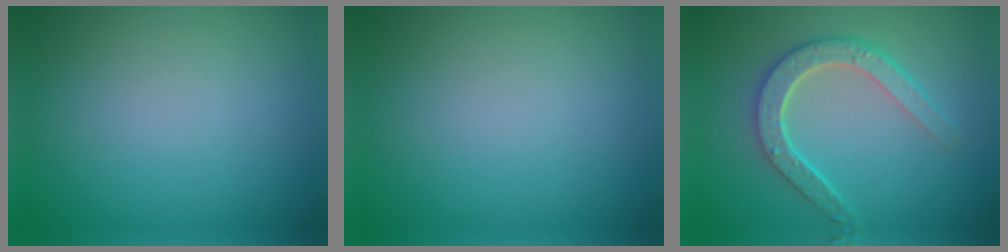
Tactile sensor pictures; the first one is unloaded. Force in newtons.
{"total": 0.0}
{"total": 4.5, "press": 3.7, "slide": 2.6}